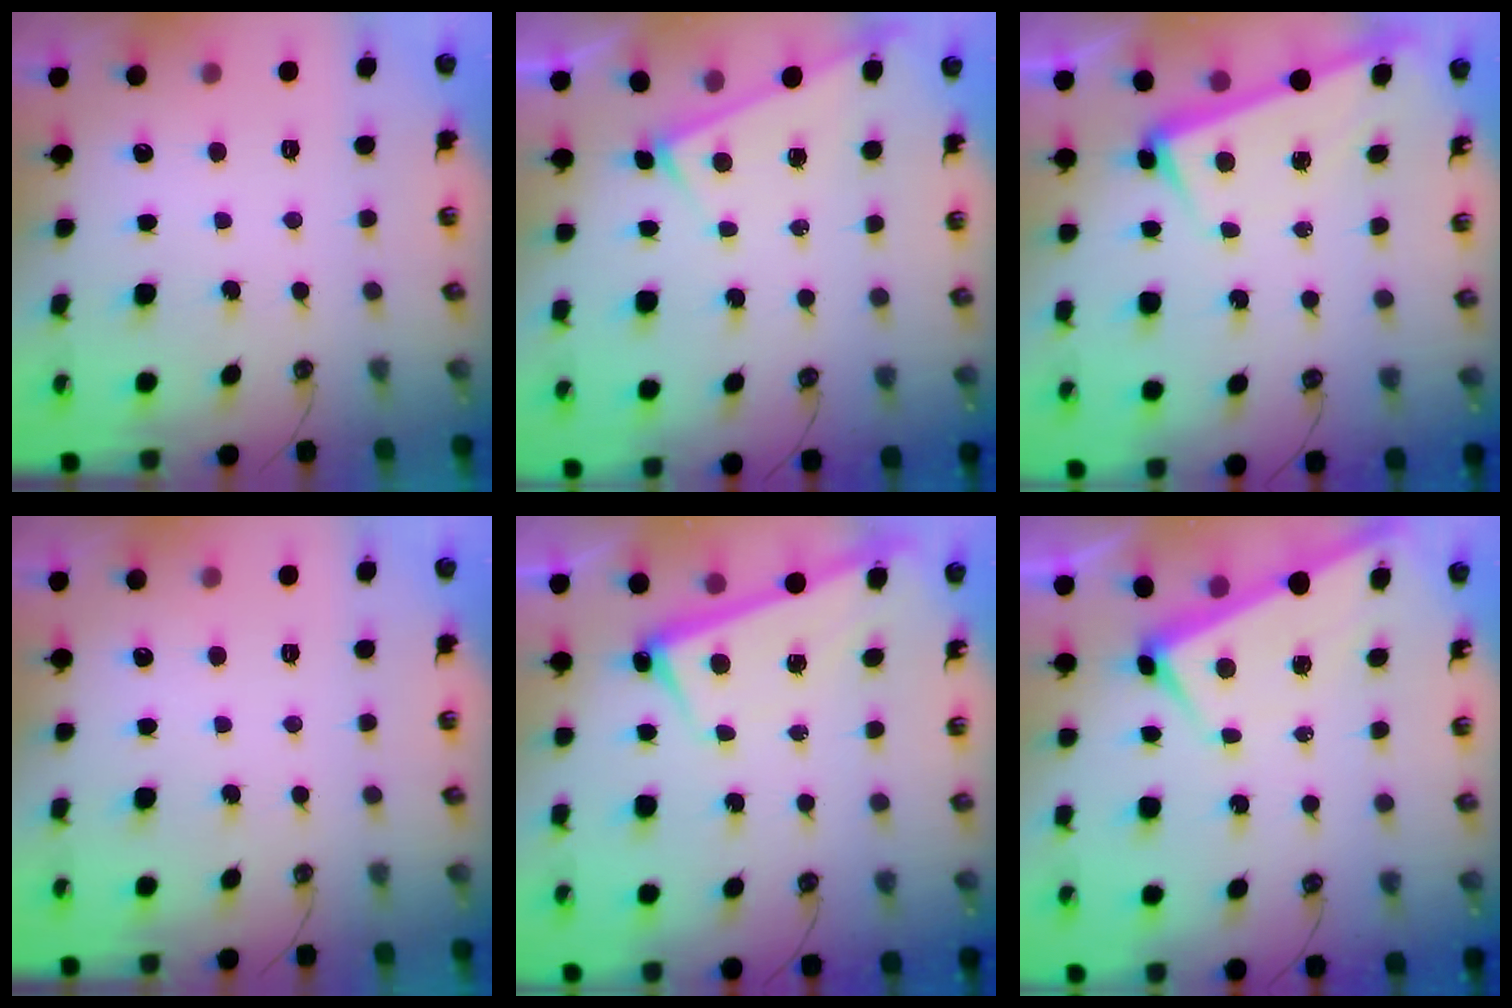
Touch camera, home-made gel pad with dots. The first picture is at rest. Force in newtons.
{"total": 3.5, "press": 3.5, "slide": 0.2}
{"total": 3.6, "press": 3.4, "slide": 1.2}
{"total": 0.0}
{"total": 2.6, "press": 2.6, "slide": 0.5}
{"total": 2.8, "press": 2.8, "slide": 0.6}